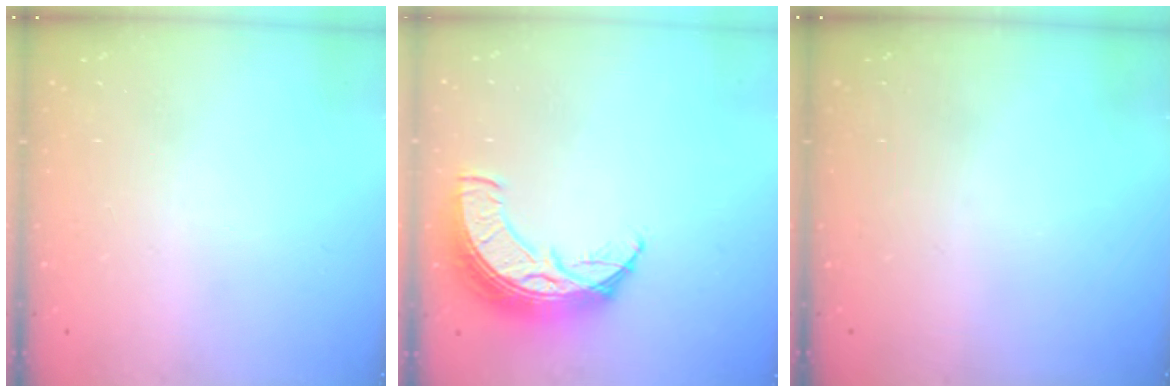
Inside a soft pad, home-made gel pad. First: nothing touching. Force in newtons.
{"total": 13.7, "press": 13.7, "slide": 1.0}
{"total": 0.0}